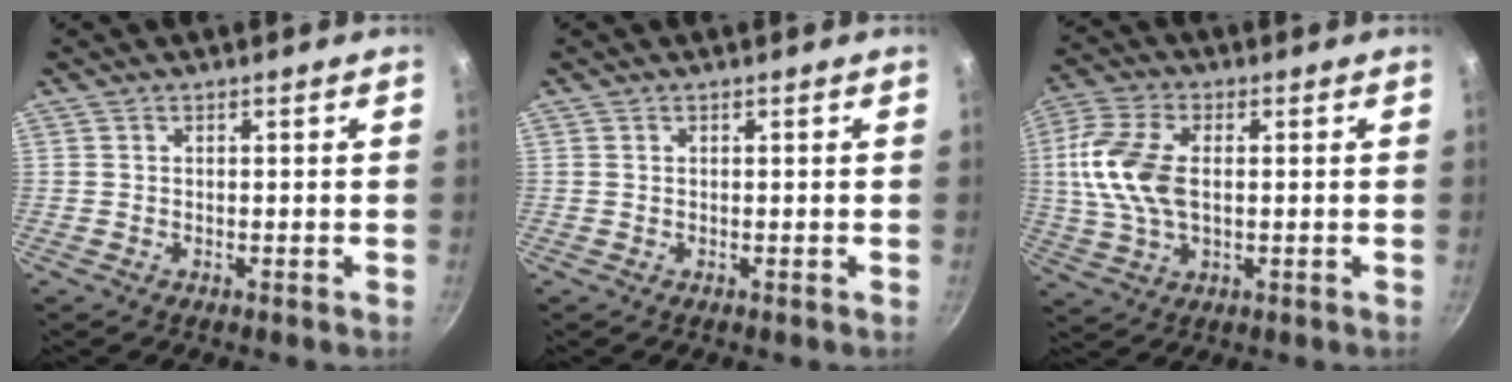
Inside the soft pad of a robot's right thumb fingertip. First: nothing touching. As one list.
[{"total": 0.0}, {"total": 12.3, "force": [0.8, 7.1, 10.1], "torque": [-0.204, 0.013, 0.009]}]